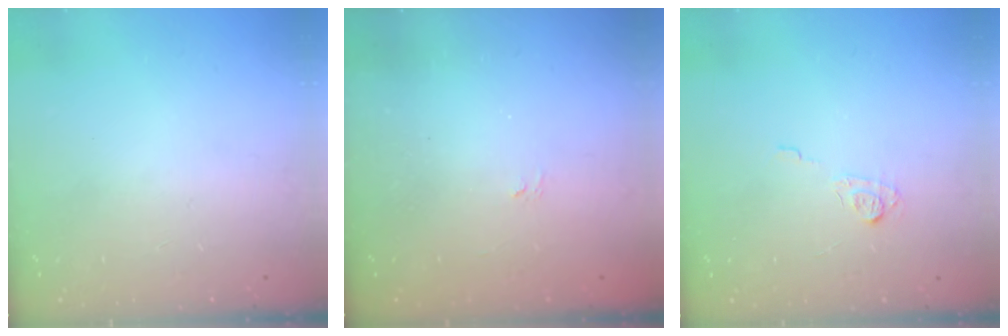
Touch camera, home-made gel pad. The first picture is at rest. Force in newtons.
{"total": 1.5, "press": 1.1, "slide": 1.0}
{"total": 5.8, "press": 5.7, "slide": 0.8}